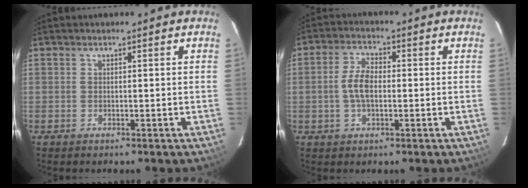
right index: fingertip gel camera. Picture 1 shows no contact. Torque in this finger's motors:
{"motor_torque": [0.52, 0.11, 0.34, 0.07]}